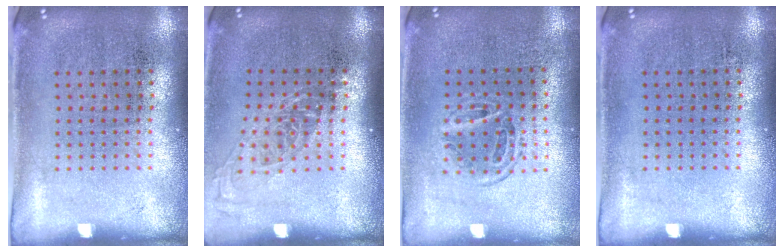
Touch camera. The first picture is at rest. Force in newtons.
{"total": 1.3, "press": 1.1, "slide": 0.8}
{"total": 1.1, "press": 0.9, "slide": 0.6}
{"total": 0.0}